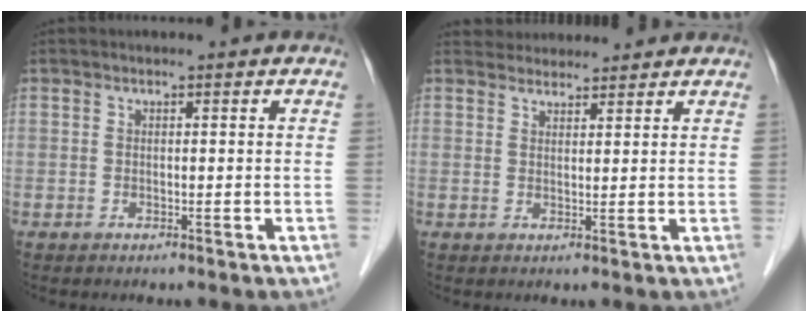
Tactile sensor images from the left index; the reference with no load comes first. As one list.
[{"total": 5.6, "force": [5.4, 1.5, 0.5], "torque": [-0.003, 0.028, 0.073]}]